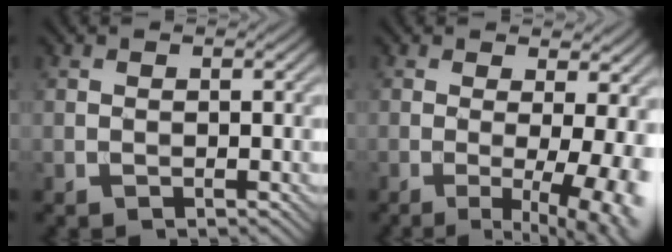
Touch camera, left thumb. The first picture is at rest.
{"total": 10.0, "force": [-1.2, 3.0, 9.5], "torque": [-0.103, 0.003, -0.010]}